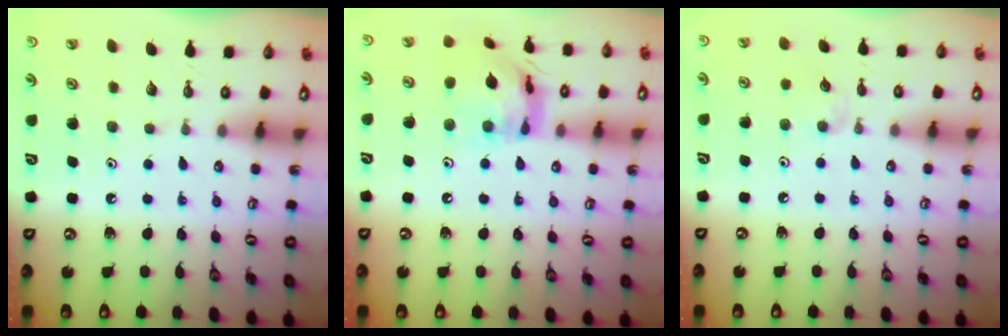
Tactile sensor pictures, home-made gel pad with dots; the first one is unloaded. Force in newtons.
{"total": 16.0, "press": 16.0, "slide": 1.6}
{"total": 3.0, "press": 3.0, "slide": 0.5}